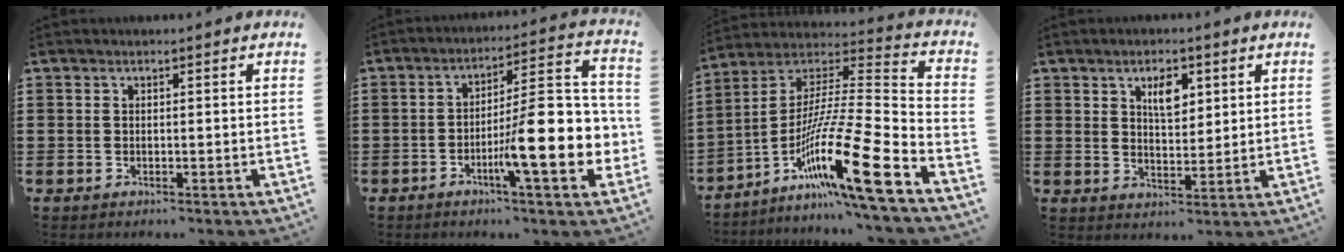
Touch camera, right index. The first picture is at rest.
{"total": 14.5, "force": [-4.0, 3.3, 13.5], "torque": [-0.194, -0.021, -0.071]}
{"total": 17.9, "force": [-10.1, 1.3, 14.7], "torque": [-0.271, -0.004, -0.185]}
{"total": 4.5, "force": [2.2, 2.3, 3.1], "torque": [-0.047, 0.000, 0.033]}